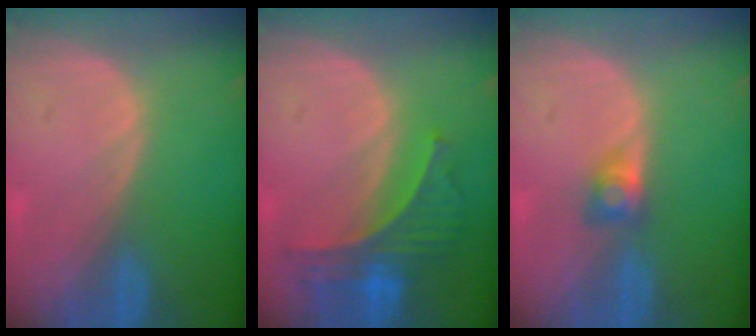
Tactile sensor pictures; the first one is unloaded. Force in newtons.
{"total": 6.9, "press": 6.3, "slide": 2.9}
{"total": 2.7, "press": 2.5, "slide": 1.1}